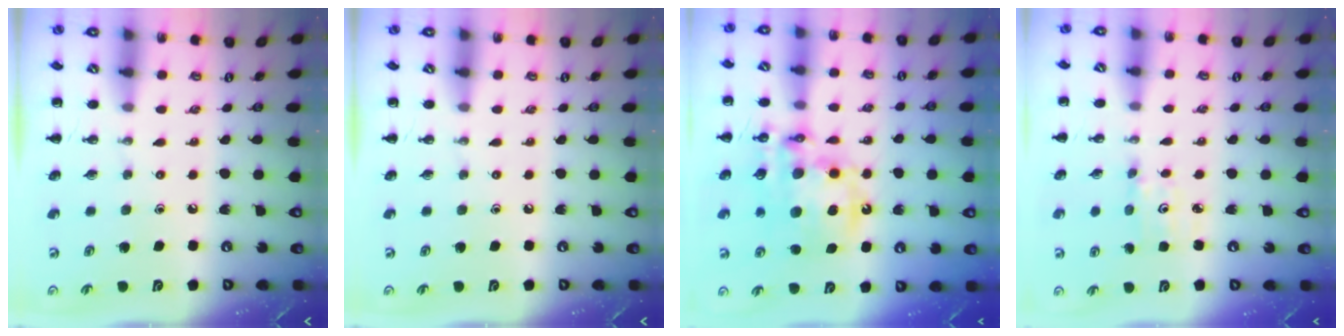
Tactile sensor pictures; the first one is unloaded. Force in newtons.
{"total": 0.0}
{"total": 16.9, "press": 16.4, "slide": 4.0}
{"total": 2.4, "press": 2.3, "slide": 0.8}